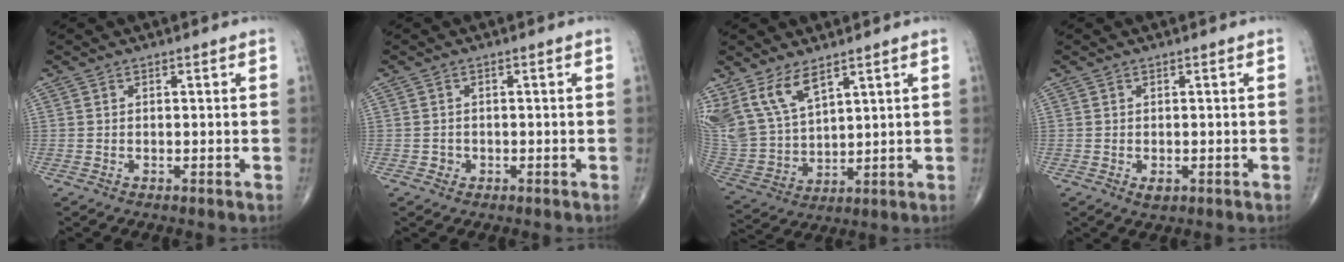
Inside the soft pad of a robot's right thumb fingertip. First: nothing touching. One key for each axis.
{"total": 1.1, "fx": -0.4, "fy": 1.0, "fz": 0.1, "tx": 0.004, "ty": 0.005, "tz": -0.009}
{"total": 12.2, "fx": 7.9, "fy": 5.7, "fz": 7.3, "tx": -0.143, "ty": -0.029, "tz": 0.181}
{"total": 1.5, "fx": -0.5, "fy": 0.9, "fz": 1.1, "tx": -0.011, "ty": -0.002, "tz": -0.003}